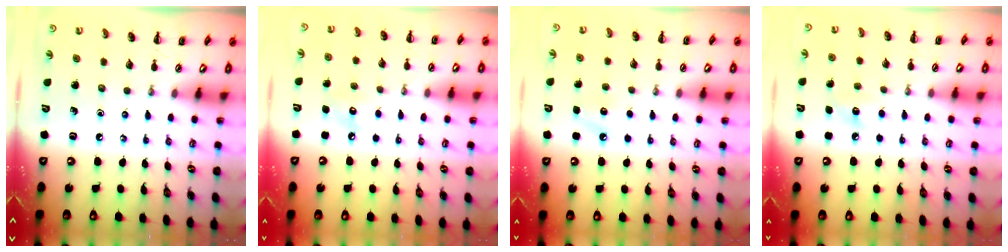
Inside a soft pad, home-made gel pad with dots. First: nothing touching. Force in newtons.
{"total": 5.2, "press": 4.9, "slide": 1.4}
{"total": 6.0, "press": 5.8, "slide": 1.6}
{"total": 6.8, "press": 6.7, "slide": 1.6}